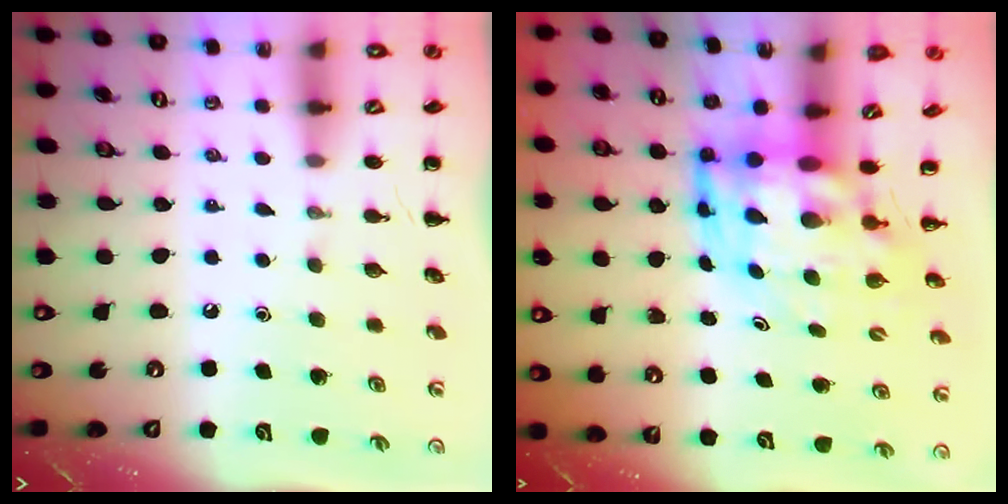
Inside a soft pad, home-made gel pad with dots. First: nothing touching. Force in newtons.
{"total": 7.2, "press": 7.0, "slide": 1.6}